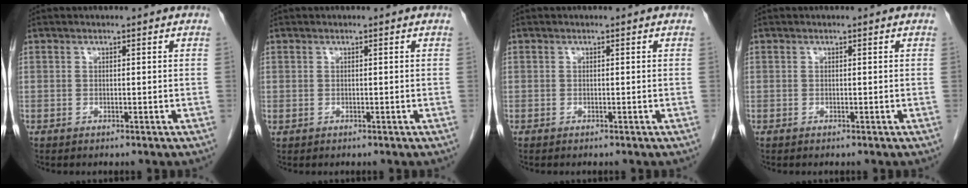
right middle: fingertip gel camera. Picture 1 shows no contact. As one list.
[{"total": 0.0}, {"total": 0.0}, {"total": 0.0}]